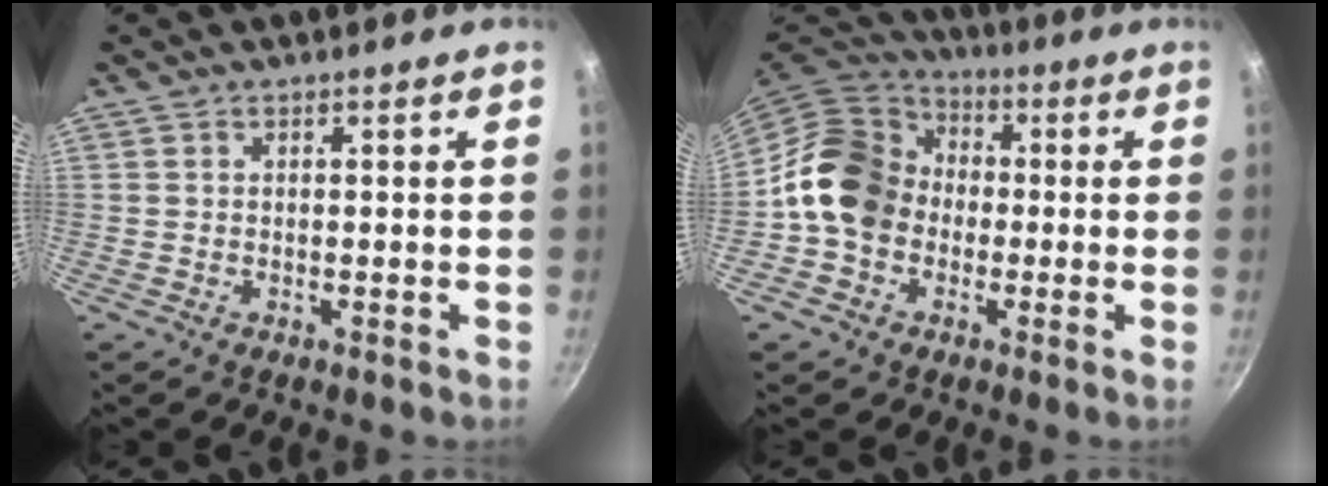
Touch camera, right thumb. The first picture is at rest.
{"total": 14.2, "force": [-1.0, 11.8, 7.7], "torque": [-0.100, 0.034, -0.036]}